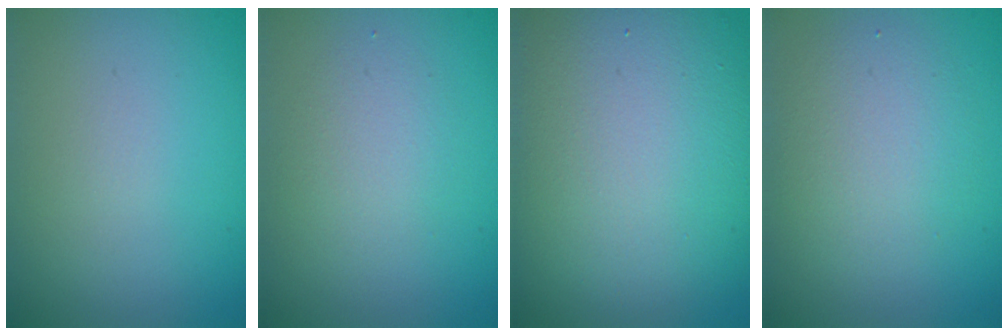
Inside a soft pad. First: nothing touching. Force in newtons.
{"total": 2.1, "press": 2.1, "slide": 0.2}
{"total": 14.3, "press": 14.3, "slide": 0.9}
{"total": 3.6, "press": 3.6, "slide": 0.2}